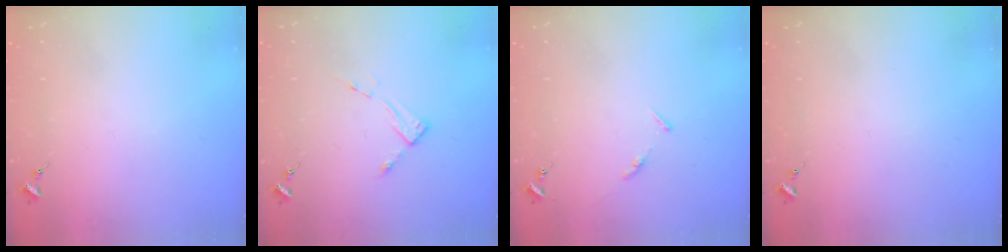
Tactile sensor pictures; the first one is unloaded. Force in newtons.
{"total": 4.4, "press": 4.3, "slide": 0.5}
{"total": 4.5, "press": 4.4, "slide": 0.5}
{"total": 0.0}